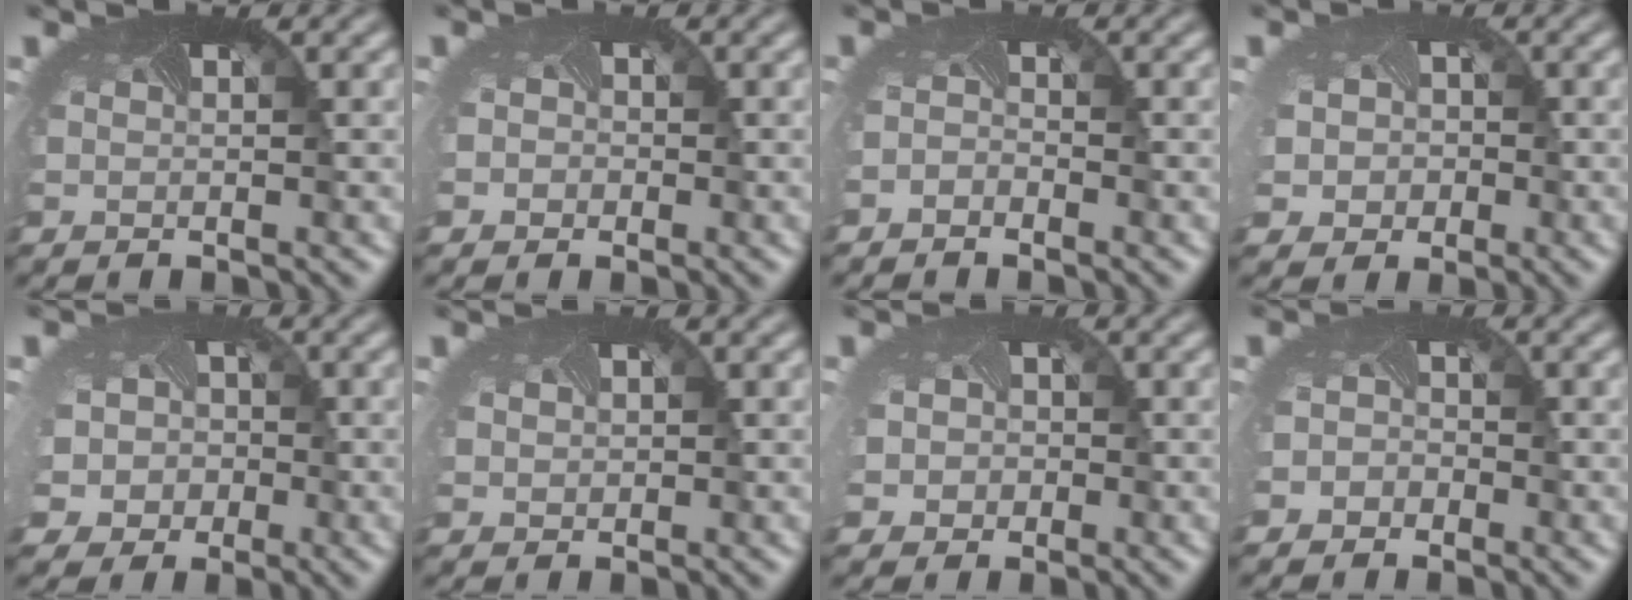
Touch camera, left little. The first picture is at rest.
{"total": 1.7, "force": [-0.3, 1.6, 0.5], "torque": [-0.001, -0.002, -0.010]}
{"total": 1.0, "force": [-0.8, -0.1, -0.5], "torque": [-0.002, -0.009, -0.018]}
{"total": 4.8, "force": [-0.8, 4.3, 2.0], "torque": [-0.037, -0.013, -0.022]}
{"total": 6.6, "force": [-1.4, 6.0, 2.2], "torque": [-0.051, -0.017, -0.041]}
{"total": 0.9, "force": [0.5, 0.7, -0.2], "torque": [-0.002, -0.005, 0.010]}
{"total": 3.6, "force": [-0.4, 3.2, 1.5], "torque": [-0.026, -0.008, -0.018]}
{"total": 1.9, "force": [-1.1, 1.5, 0.2], "torque": [0.005, -0.013, -0.017]}